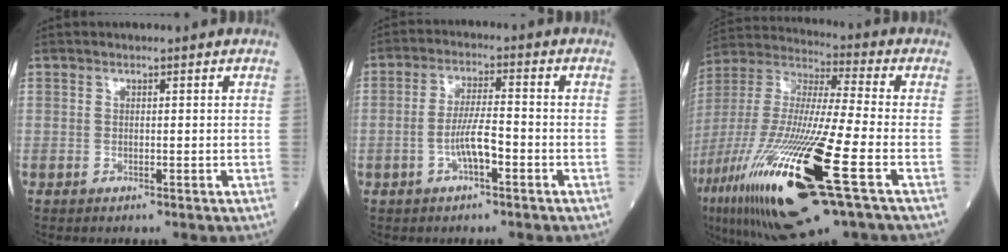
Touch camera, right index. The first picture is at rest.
{"total": 5.2, "force": [-2.0, 1.0, 4.7], "torque": [-0.092, 0.009, -0.036]}
{"total": 28.9, "force": [-11.7, 3.9, 26.2], "torque": [-0.568, -0.066, -0.211]}